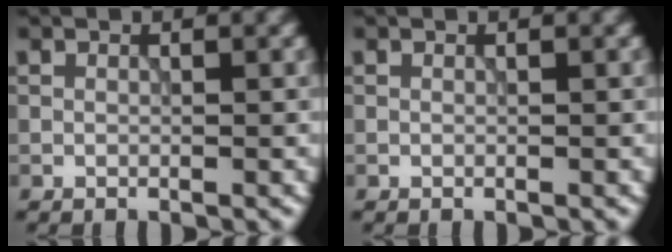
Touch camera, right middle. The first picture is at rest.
{"total": 0.0}